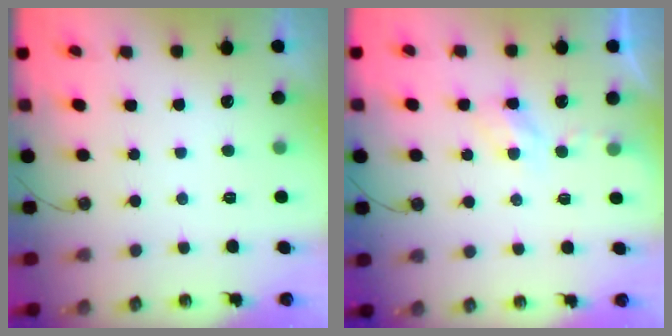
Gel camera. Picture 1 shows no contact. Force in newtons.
{"total": 3.8, "press": 3.7, "slide": 0.6}